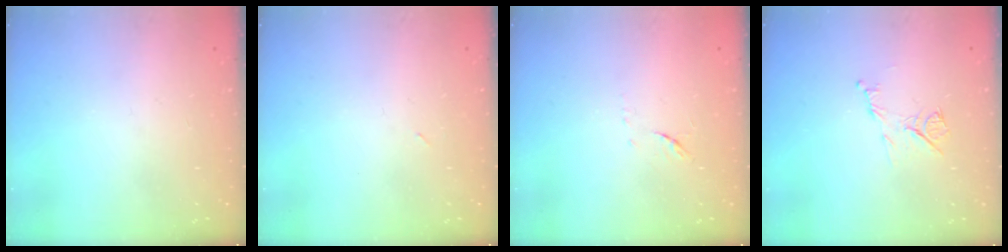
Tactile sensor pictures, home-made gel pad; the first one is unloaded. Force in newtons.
{"total": 2.4, "press": 2.3, "slide": 0.8}
{"total": 5.4, "press": 5.3, "slide": 0.9}
{"total": 7.2, "press": 7.1, "slide": 0.8}